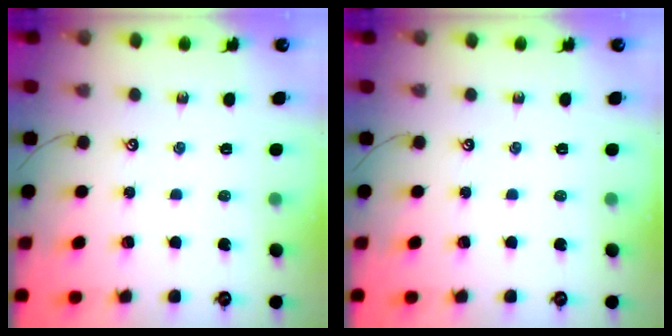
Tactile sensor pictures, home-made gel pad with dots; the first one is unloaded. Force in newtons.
{"total": 0.0}